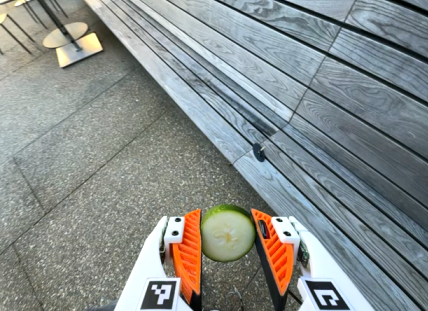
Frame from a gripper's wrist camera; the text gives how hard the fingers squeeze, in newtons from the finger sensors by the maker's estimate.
{"total": 12.0, "left": 12.5, "right": 11.4}